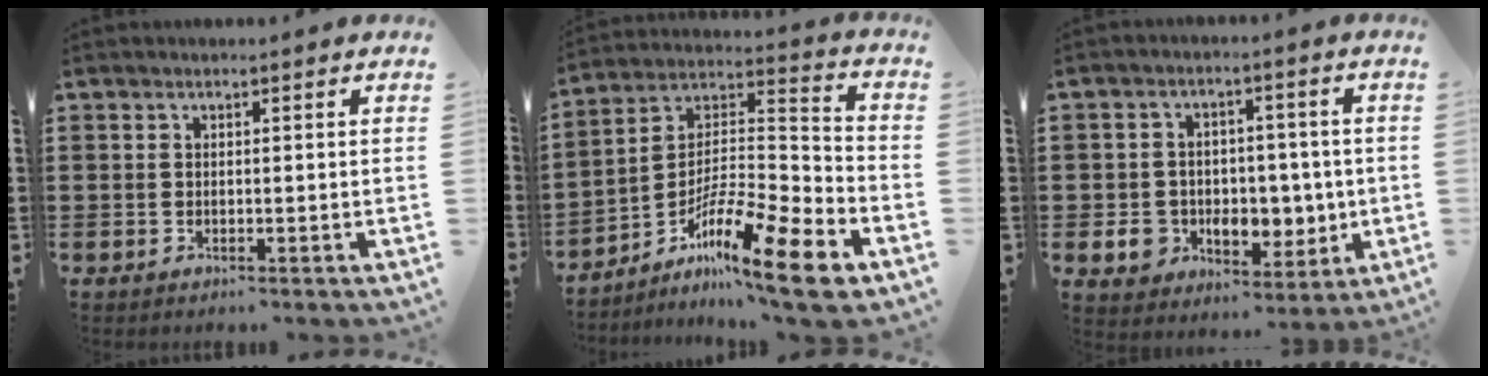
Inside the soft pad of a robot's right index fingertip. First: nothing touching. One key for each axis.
{"total": 14.7, "fx": -10.0, "fy": 1.8, "fz": 10.6, "tx": -0.181, "ty": 0.019, "tz": -0.185}
{"total": 7.1, "fx": -0.5, "fy": 6.4, "fz": 3.1, "tx": -0.062, "ty": 0.009, "tz": -0.002}